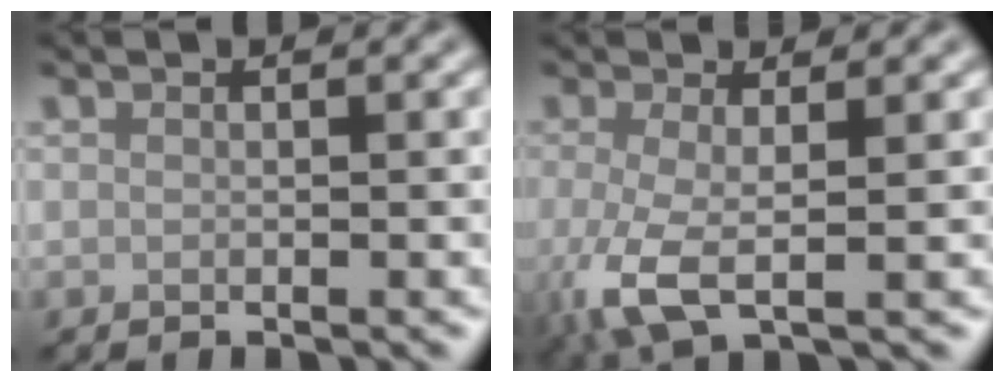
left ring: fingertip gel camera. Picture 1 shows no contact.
{"total": 4.7, "force": [-0.9, 1.5, 4.4], "torque": [-0.103, -0.013, -0.019]}